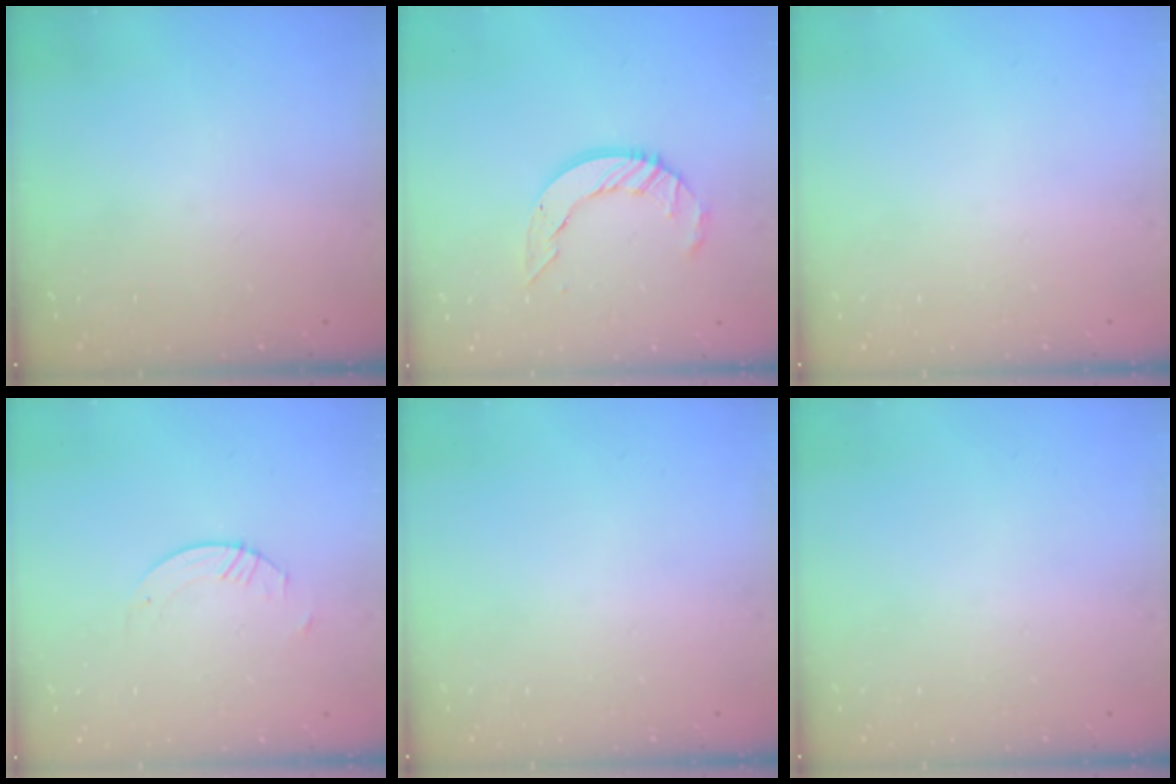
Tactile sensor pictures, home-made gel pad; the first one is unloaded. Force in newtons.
{"total": 9.3, "press": 9.3, "slide": 0.9}
{"total": 0.0}
{"total": 0.8, "press": 0.8, "slide": 0.2}
{"total": 0.0}
{"total": 0.0}